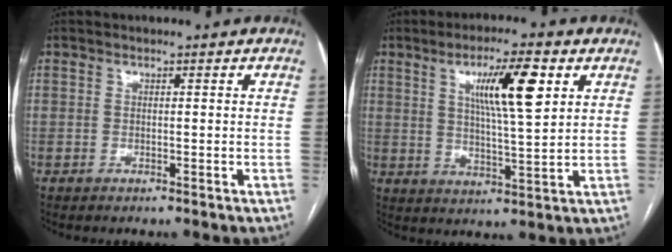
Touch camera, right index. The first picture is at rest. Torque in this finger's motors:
{"motor_torque": [1.17, 0.97, 0.28, 0.12]}